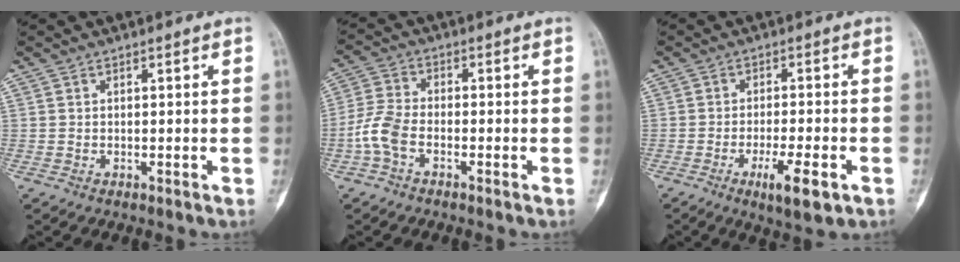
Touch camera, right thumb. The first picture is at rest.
{"total": 6.2, "force": [-2.6, 3.3, 4.6], "torque": [-0.109, 0.018, -0.061]}
{"total": 7.5, "force": [-3.4, 1.8, 6.4], "torque": [-0.110, 0.000, -0.051]}